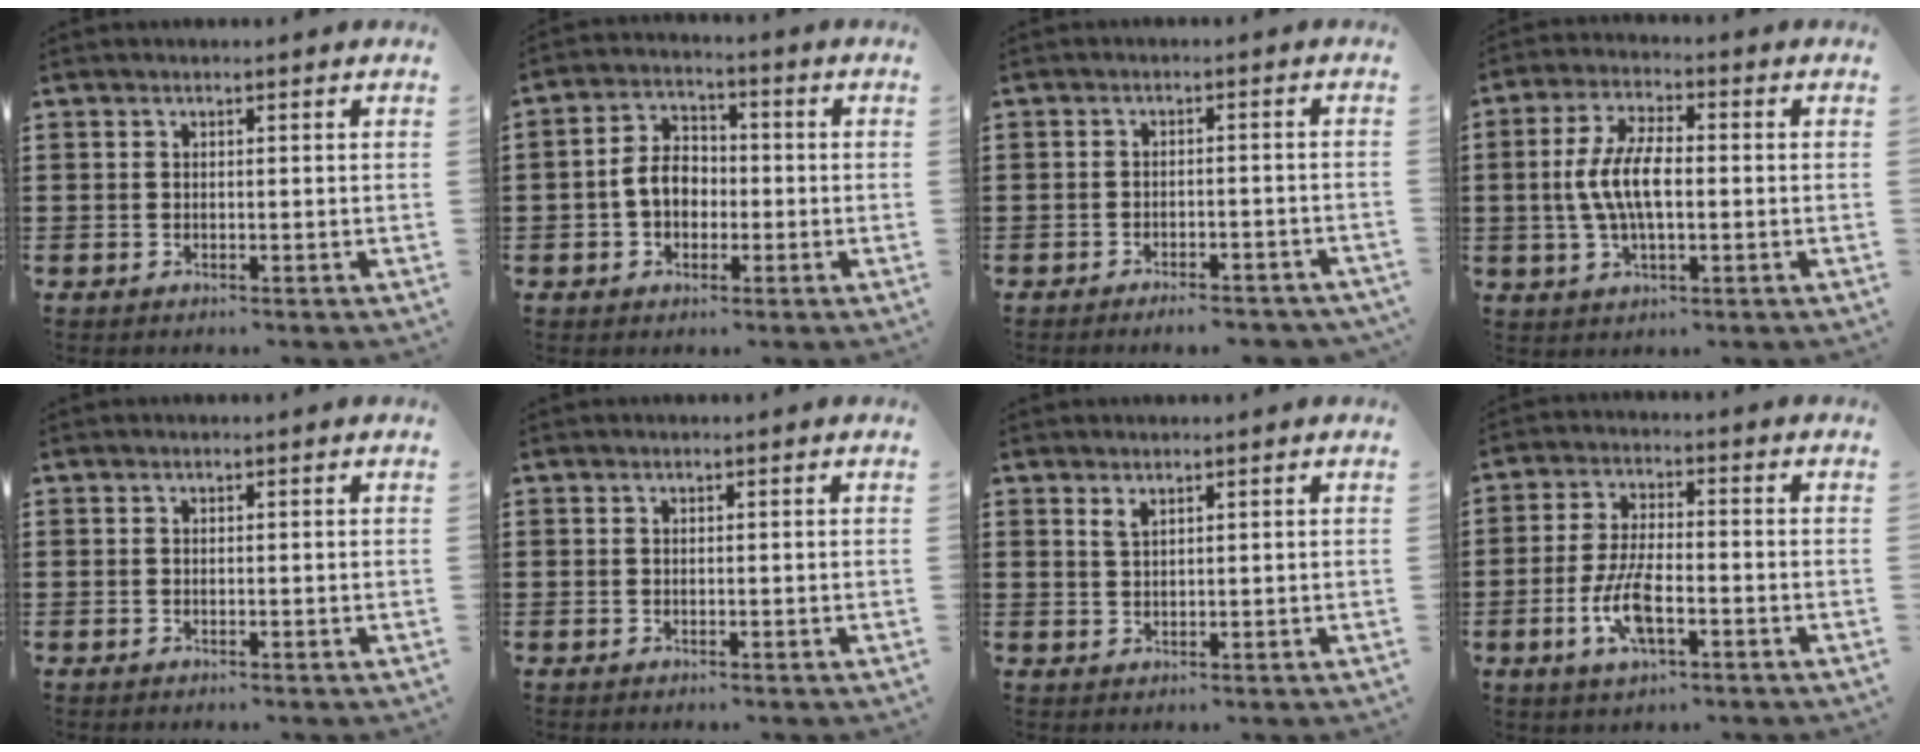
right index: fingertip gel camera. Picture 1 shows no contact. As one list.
[{"total": 5.7, "force": [-0.9, 4.2, 3.7], "torque": [-0.089, 0.008, -0.022]}, {"total": 2.7, "force": [-2.6, 0.1, 0.7], "torque": [-0.013, 0.002, -0.052]}, {"total": 8.0, "force": [-0.4, 3.3, 7.3], "torque": [-0.163, -0.003, -0.015]}, {"total": 0.0}, {"total": 0.0}, {"total": 1.5, "force": [1.2, 0.5, 0.9], "torque": [-0.020, 0.002, 0.021]}, {"total": 7.8, "force": [-2.7, 2.8, 6.8], "torque": [-0.149, -0.010, -0.052]}]